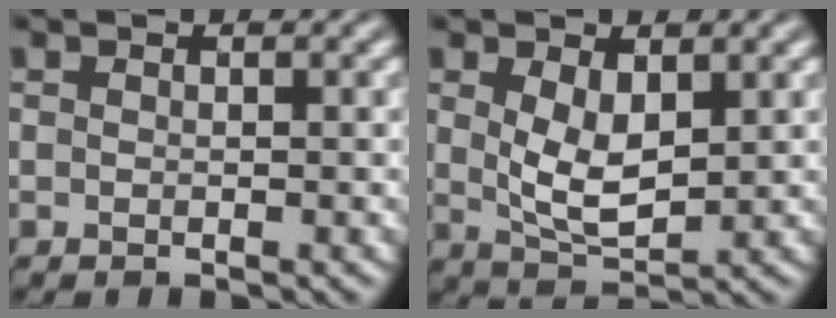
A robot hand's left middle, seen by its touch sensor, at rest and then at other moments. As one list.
[{"total": 3.9, "force": [0.9, 1.9, 3.3], "torque": [-0.071, -0.006, 0.024]}]